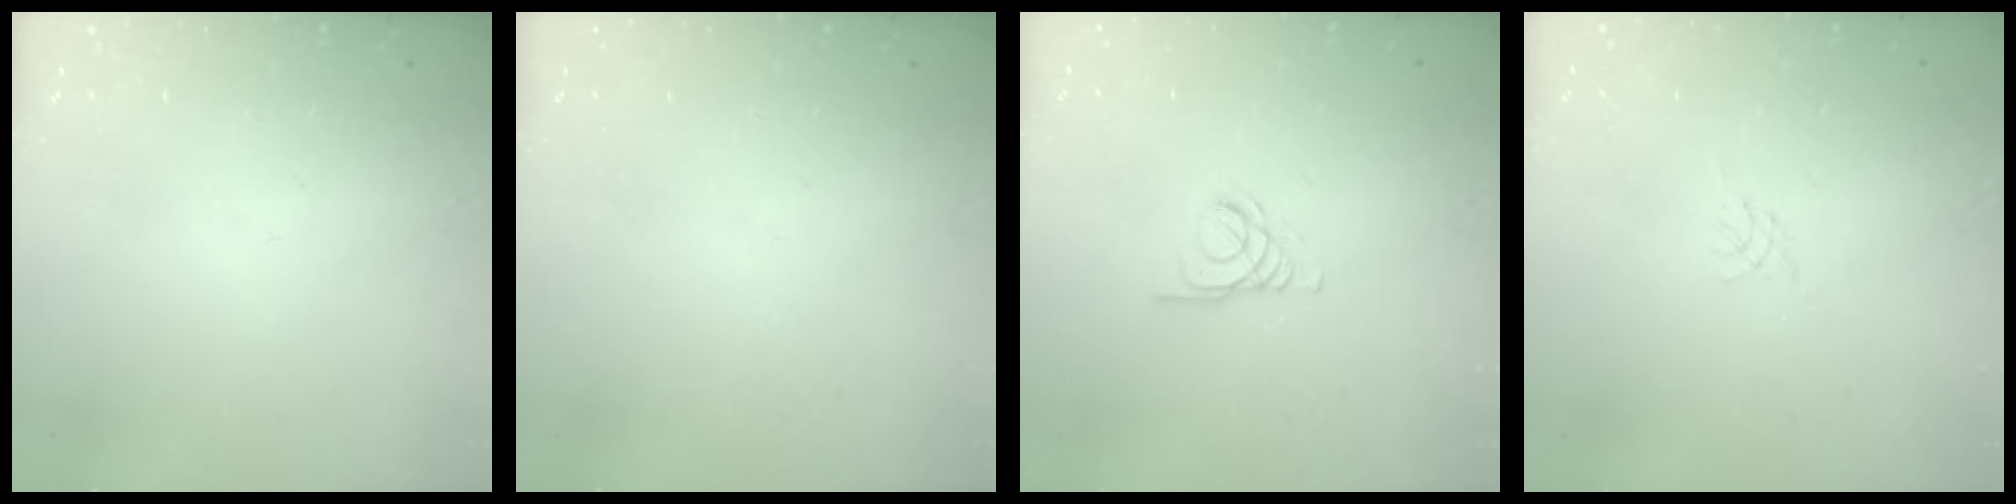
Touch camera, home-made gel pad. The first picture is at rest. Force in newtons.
{"total": 0.0}
{"total": 2.1, "press": 2.1, "slide": 0.2}
{"total": 0.0}